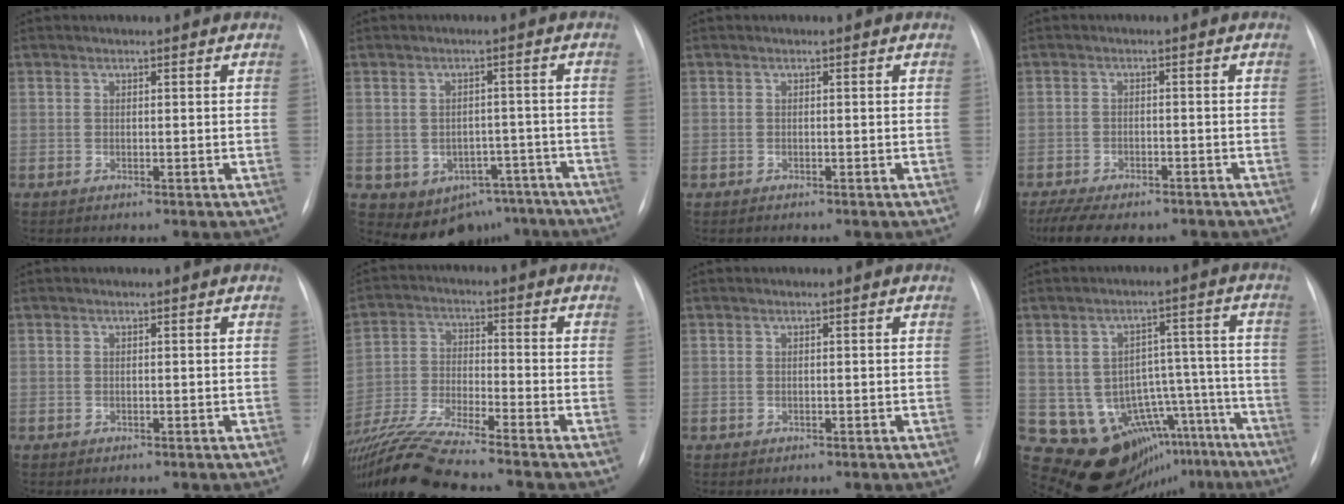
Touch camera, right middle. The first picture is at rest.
{"total": 9.4, "force": [-5.6, 7.0, 2.8], "torque": [-0.028, 0.032, -0.063]}
{"total": 0.0}
{"total": 10.9, "force": [-8.9, 3.7, 5.1], "torque": [-0.089, 0.000, -0.122]}
{"total": 0.0}
{"total": 13.7, "force": [-12.1, -1.4, 6.3], "torque": [-0.123, -0.024, -0.220]}
{"total": 0.0}
{"total": 19.0, "force": [-13.4, 10.5, 8.4], "torque": [-0.097, 0.052, -0.161]}